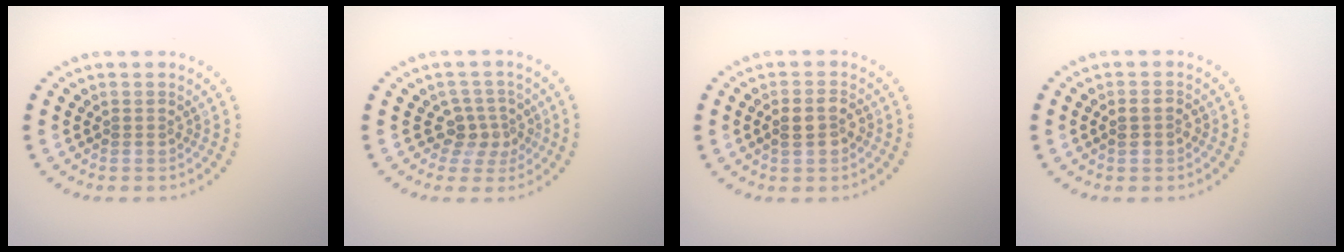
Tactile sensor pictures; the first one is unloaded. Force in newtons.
{"total": 2.5, "press": 1.9, "slide": 1.7}
{"total": 2.5, "press": 2.5, "slide": 0.4}
{"total": 1.5, "press": 1.5, "slide": 0.4}